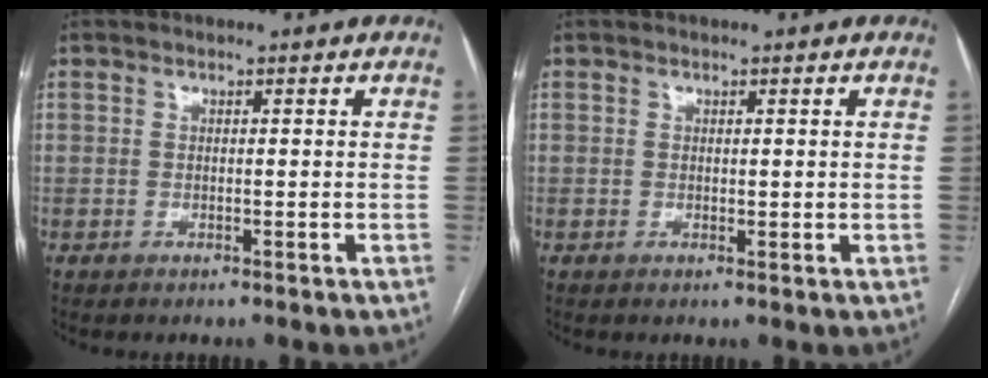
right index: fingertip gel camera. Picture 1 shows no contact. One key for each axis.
{"total": 0.8, "fx": 0.4, "fy": 0.5, "fz": 0.5, "tx": -0.005, "ty": -0.004, "tz": 0.007}